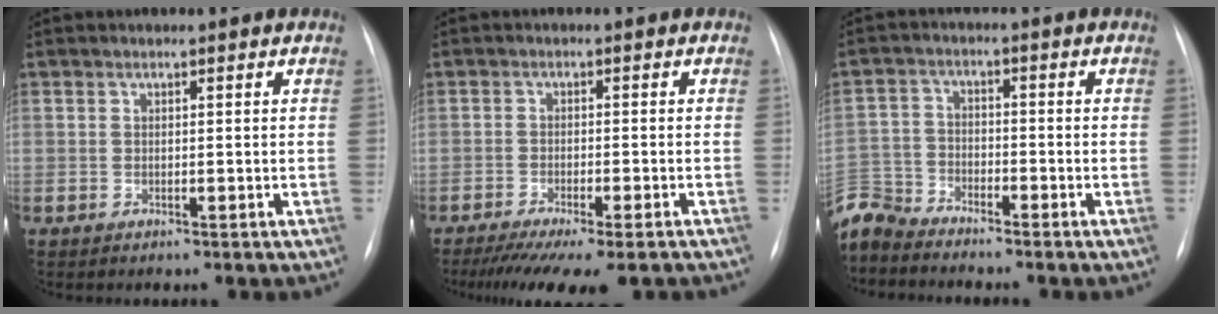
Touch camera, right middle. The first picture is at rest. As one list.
[{"total": 11.7, "force": [-9.5, 1.5, 6.8], "torque": [-0.099, -0.022, -0.136]}, {"total": 7.0, "force": [-6.9, 1.2, 0.1], "torque": [-0.008, 0.000, -0.143]}]